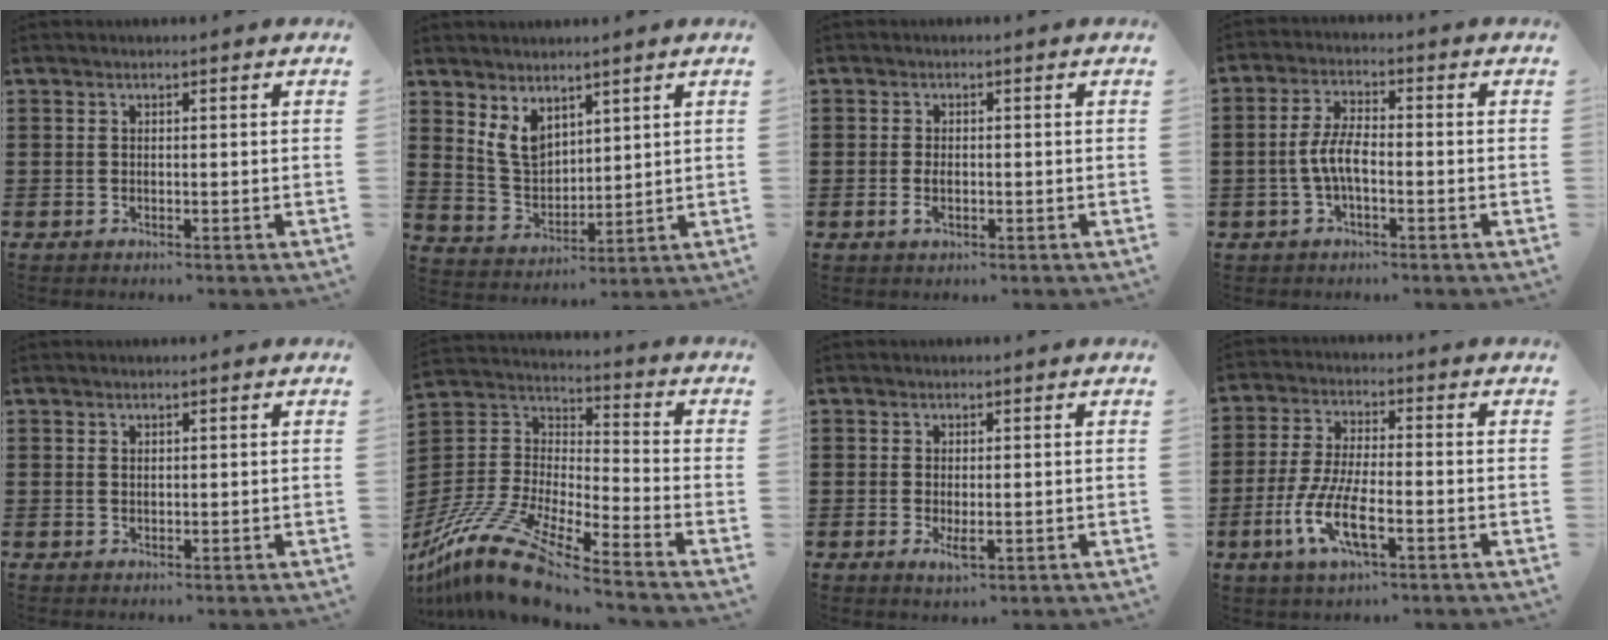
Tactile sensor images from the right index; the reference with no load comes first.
{"total": 6.0, "force": [3.7, 3.5, 3.2], "torque": [-0.083, -0.005, 0.068]}
{"total": 2.0, "force": [-0.4, 0.9, 1.7], "torque": [-0.049, -0.009, -0.010]}
{"total": 5.4, "force": [-1.2, 2.0, 4.9], "torque": [-0.120, -0.004, -0.033]}
{"total": 0.7, "force": [0.5, 0.5, 0.3], "torque": [-0.008, 0.002, 0.009]}
{"total": 15.3, "force": [-12.7, 2.4, 8.2], "torque": [-0.192, 0.022, -0.252]}
{"total": 2.3, "force": [-0.3, 0.6, 2.2], "torque": [-0.044, -0.006, -0.005]}
{"total": 8.9, "force": [-3.8, 2.5, 7.6], "torque": [-0.177, -0.015, -0.077]}